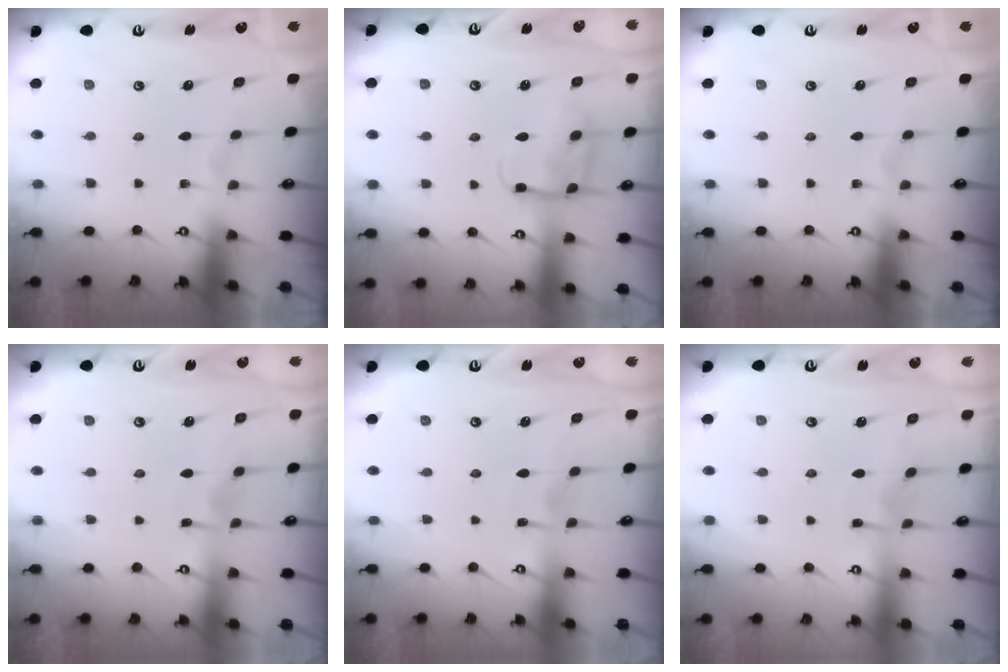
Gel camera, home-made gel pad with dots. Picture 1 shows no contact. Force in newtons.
{"total": 10.5, "press": 10.5, "slide": 1.0}
{"total": 0.0}
{"total": 4.4, "press": 4.4, "slide": 0.5}
{"total": 3.3, "press": 3.3, "slide": 0.3}
{"total": 2.9, "press": 2.9, "slide": 0.4}